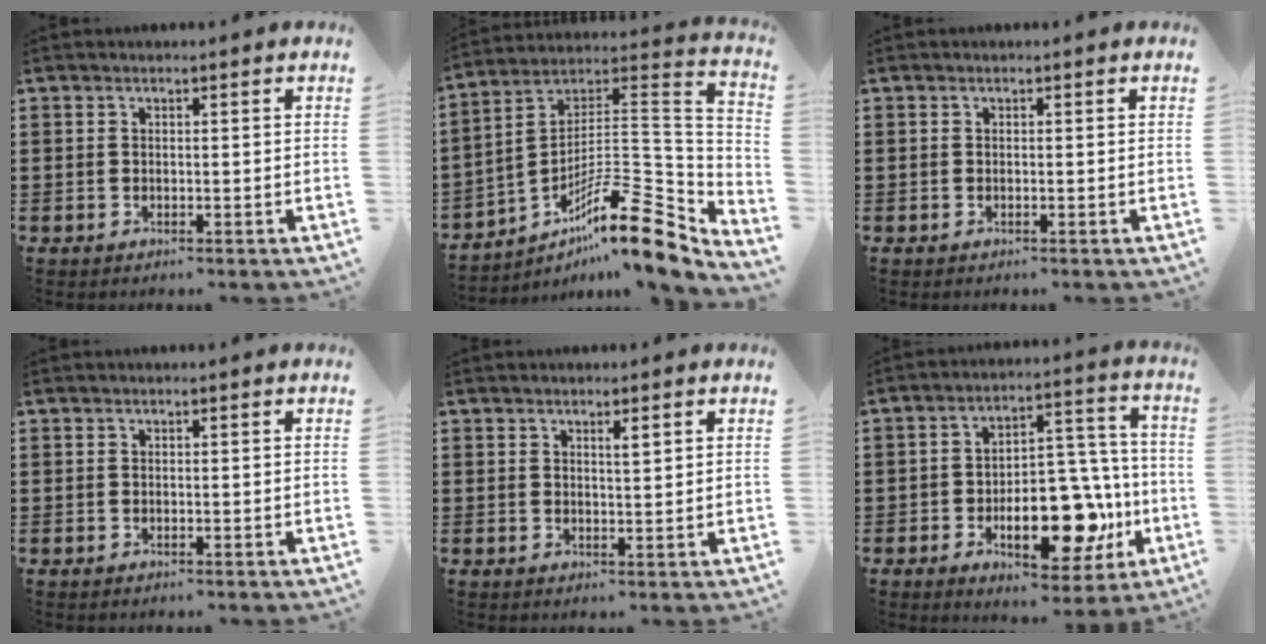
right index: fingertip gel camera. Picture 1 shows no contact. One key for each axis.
{"total": 14.8, "fx": -9.4, "fy": 3.7, "fz": 10.9, "tx": -0.166, "ty": 0.011, "tz": -0.173}
{"total": 0.0}
{"total": 0.0}
{"total": 1.4, "fx": 0.6, "fy": 0.2, "fz": 1.2, "tx": -0.025, "ty": 0.001, "tz": 0.009}
{"total": 15.3, "fx": -5.2, "fy": 7.9, "fz": 12.0, "tx": -0.165, "ty": 0.007, "tz": -0.083}